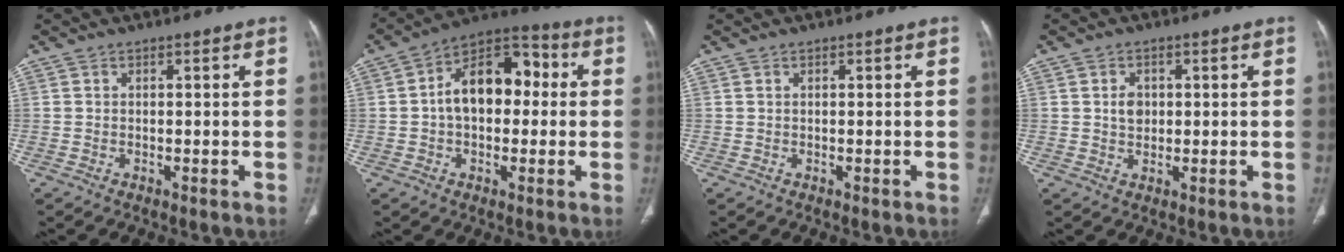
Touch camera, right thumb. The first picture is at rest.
{"total": 13.8, "force": [0.9, 8.9, 10.6], "torque": [-0.138, 0.041, 0.001]}
{"total": 0.0}
{"total": 2.8, "force": [0.4, 2.2, 1.7], "torque": [-0.016, 0.001, 0.007]}